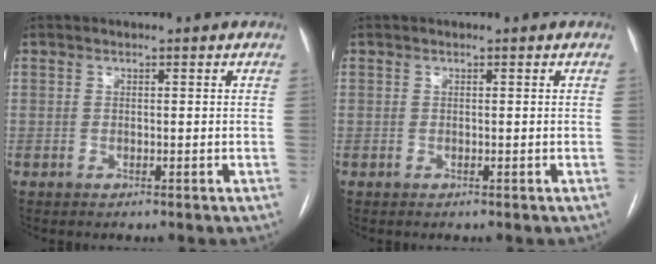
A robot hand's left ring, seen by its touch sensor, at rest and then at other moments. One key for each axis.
{"total": 0.0}